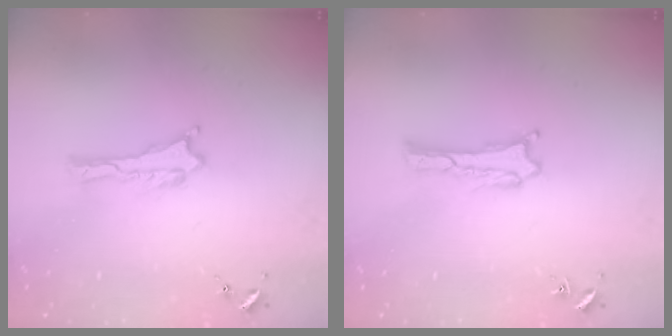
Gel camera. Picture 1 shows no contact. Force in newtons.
{"total": 0.8, "press": 0.8, "slide": 0.0}